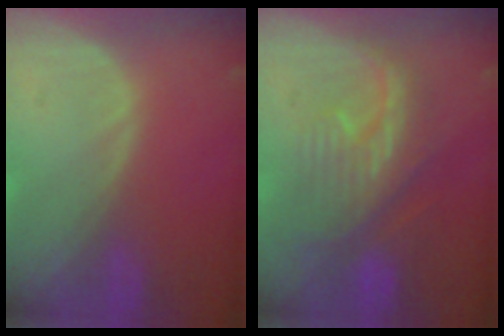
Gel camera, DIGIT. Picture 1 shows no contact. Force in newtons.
{"total": 8.1, "press": 8.1, "slide": 1.0}